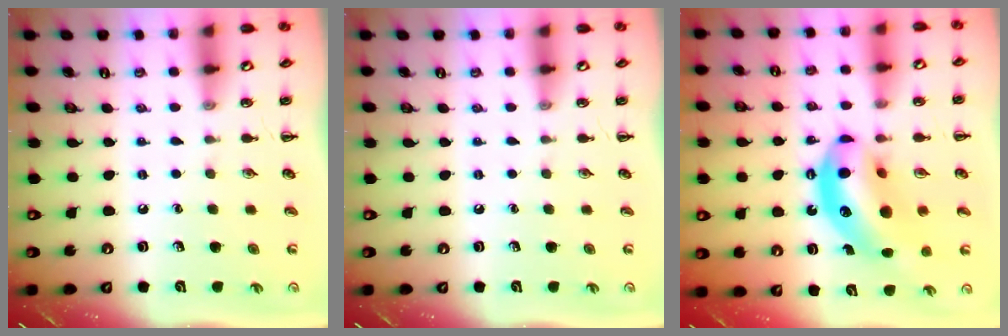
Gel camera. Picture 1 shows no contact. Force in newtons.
{"total": 0.0}
{"total": 15.4, "press": 14.9, "slide": 3.9}